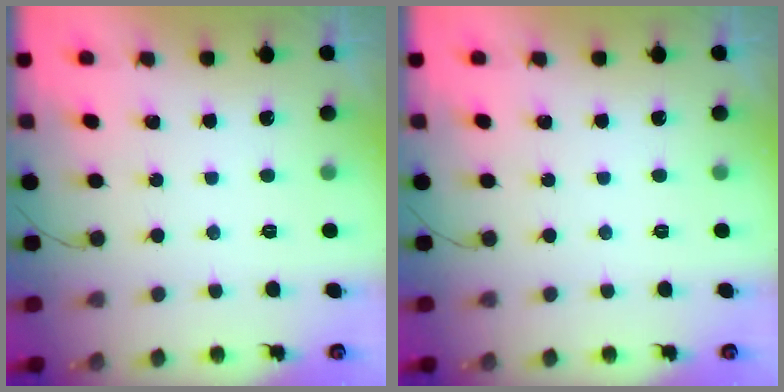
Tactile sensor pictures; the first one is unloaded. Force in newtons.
{"total": 0.0}